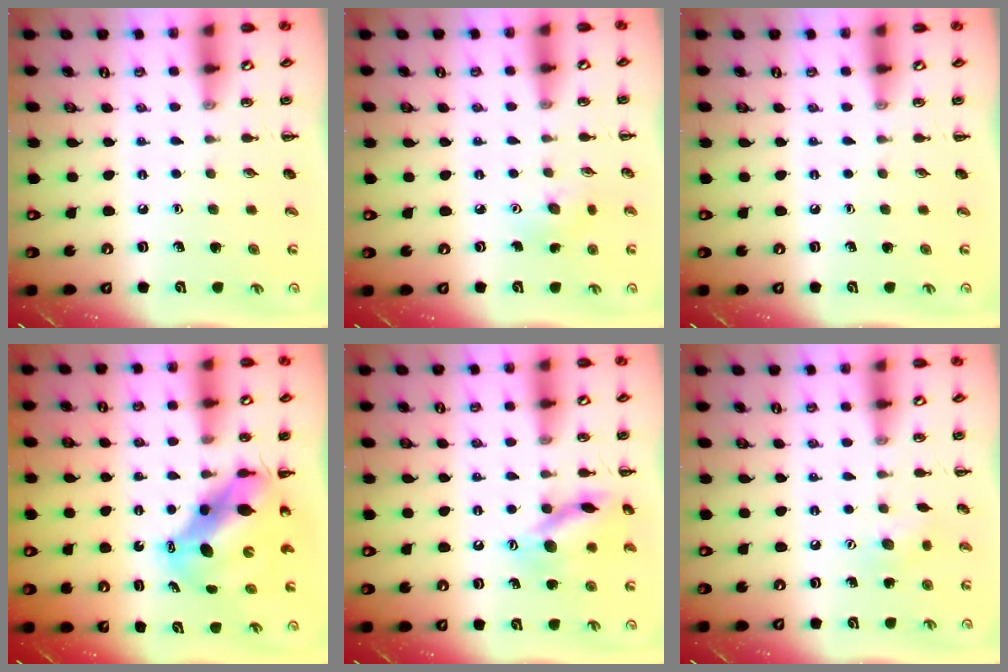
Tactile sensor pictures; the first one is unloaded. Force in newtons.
{"total": 3.7, "press": 3.6, "slide": 0.9}
{"total": 0.0}
{"total": 10.2, "press": 9.8, "slide": 2.8}
{"total": 13.5, "press": 13.5, "slide": 1.3}
{"total": 6.7, "press": 6.5, "slide": 1.7}